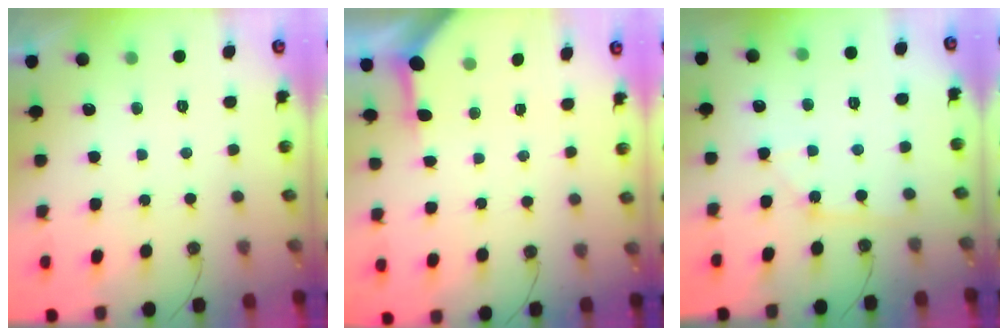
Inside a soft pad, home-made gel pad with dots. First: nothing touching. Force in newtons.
{"total": 3.3, "press": 3.3, "slide": 0.4}
{"total": 2.0, "press": 2.0, "slide": 0.3}